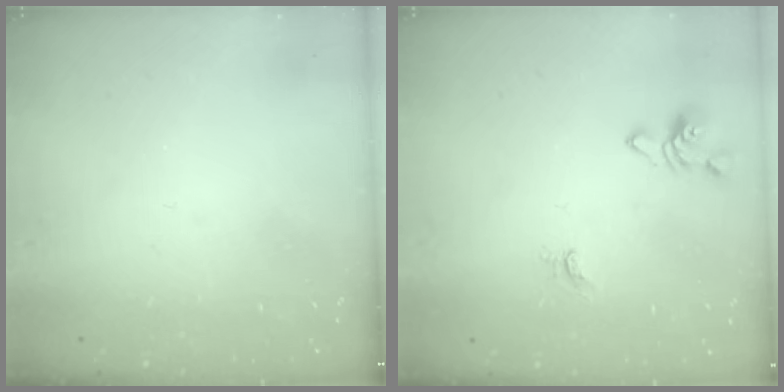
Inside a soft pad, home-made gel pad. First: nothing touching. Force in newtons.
{"total": 1.3, "press": 1.3, "slide": 0.5}